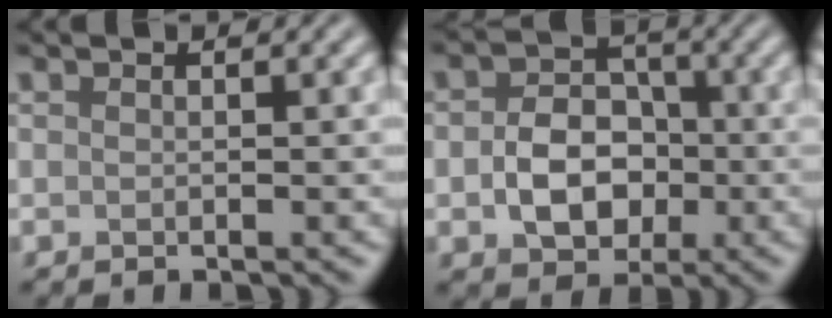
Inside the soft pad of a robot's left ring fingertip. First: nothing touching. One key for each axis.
{"total": 5.2, "fx": -1.1, "fy": 4.0, "fz": 3.2, "tx": -0.049, "ty": 0.000, "tz": -0.017}